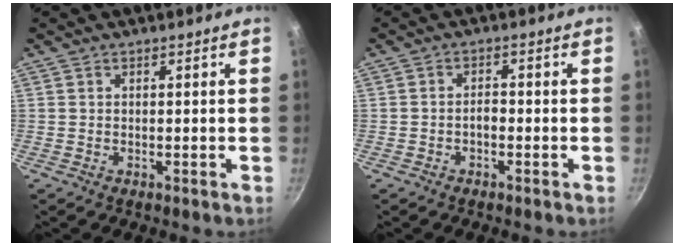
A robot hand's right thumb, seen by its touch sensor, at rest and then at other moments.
{"total": 1.8, "force": [-0.9, 1.0, 1.3], "torque": [-0.013, 0.015, -0.016]}